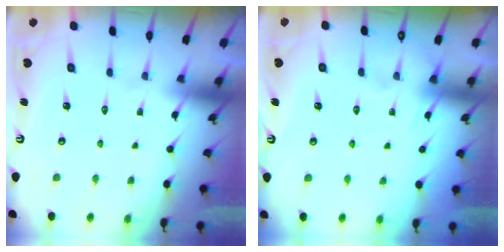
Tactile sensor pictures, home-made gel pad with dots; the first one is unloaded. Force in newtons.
{"total": 5.1, "press": 5.1, "slide": 0.7}